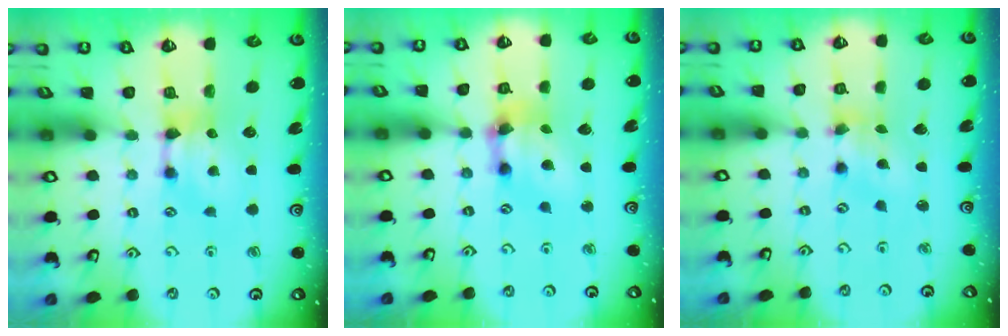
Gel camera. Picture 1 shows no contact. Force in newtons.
{"total": 6.0, "press": 5.6, "slide": 2.2}
{"total": 2.0, "press": 1.5, "slide": 1.3}